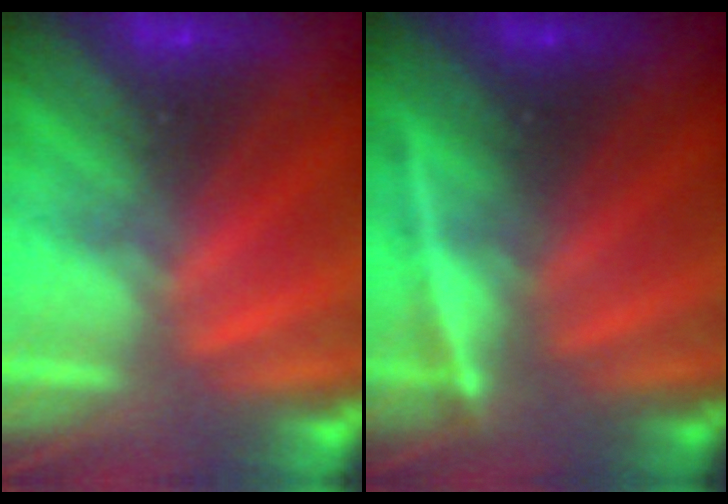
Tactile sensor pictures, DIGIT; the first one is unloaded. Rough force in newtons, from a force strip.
{"total": 4.7}